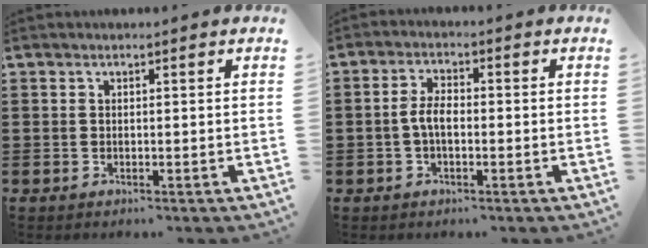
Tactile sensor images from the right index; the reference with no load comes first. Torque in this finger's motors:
{"motor_torque": [0.86, 0.20, 0.37, 0.10]}